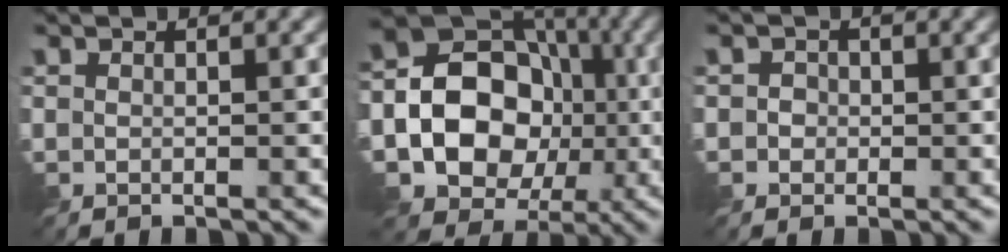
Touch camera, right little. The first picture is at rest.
{"total": 13.5, "force": [-2.8, 11.3, 6.8], "torque": [-0.098, 0.007, -0.070]}
{"total": 1.6, "force": [-0.1, 1.5, 0.5], "torque": [-0.016, 0.000, 0.001]}